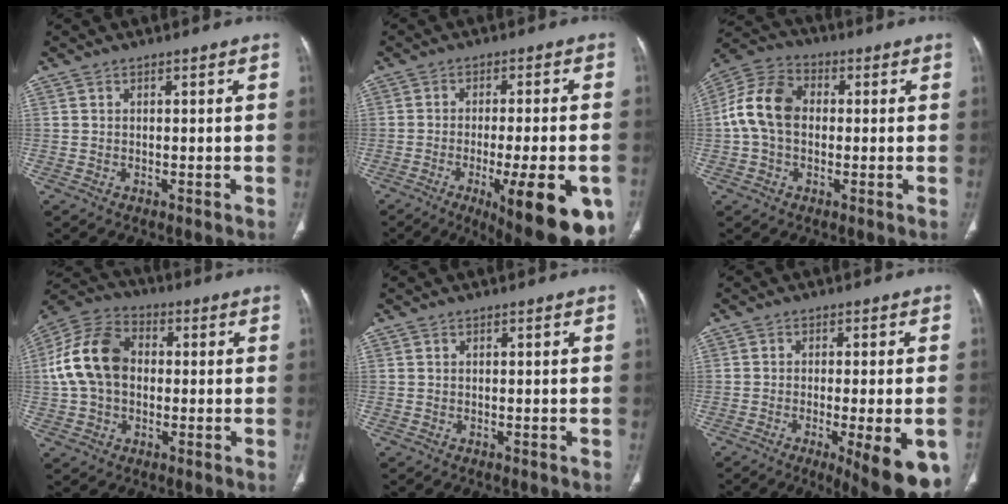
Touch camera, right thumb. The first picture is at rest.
{"total": 19.3, "force": [-8.2, 5.5, 16.6], "torque": [-0.167, 0.000, -0.102]}
{"total": 11.2, "force": [0.2, 8.1, 7.7], "torque": [-0.145, 0.031, -0.006]}
{"total": 13.9, "force": [0.5, 10.1, 9.5], "torque": [-0.177, 0.033, 0.001]}
{"total": 0.0}
{"total": 14.5, "force": [-6.5, 3.8, 12.4], "torque": [-0.122, -0.005, -0.082]}